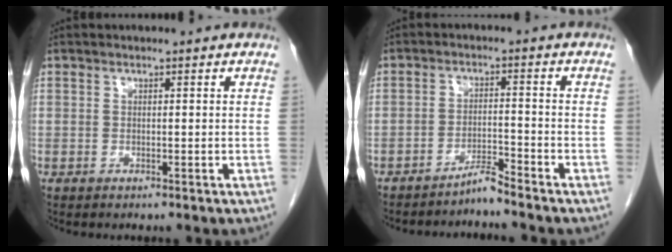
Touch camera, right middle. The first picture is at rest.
{"total": 3.1, "force": [-2.9, -0.6, 0.7], "torque": [-0.007, -0.012, -0.054]}